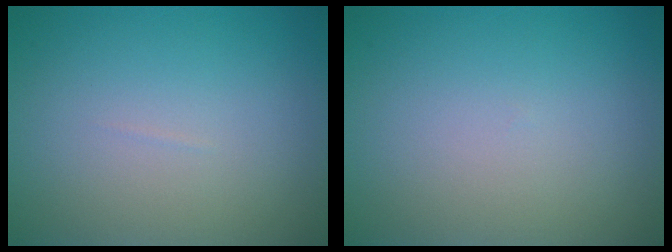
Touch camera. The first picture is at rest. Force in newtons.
{"total": 0.0}